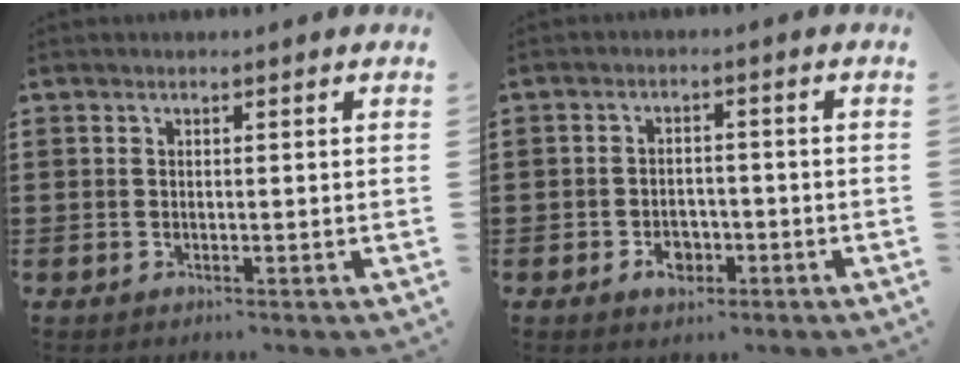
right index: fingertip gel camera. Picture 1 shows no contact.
{"total": 3.4, "force": [-1.5, 2.3, 2.0], "torque": [-0.030, -0.003, -0.030]}